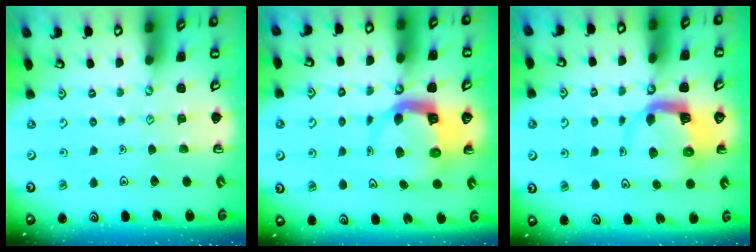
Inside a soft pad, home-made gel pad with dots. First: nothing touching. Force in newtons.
{"total": 5.9, "press": 5.8, "slide": 1.0}
{"total": 6.4, "press": 6.4, "slide": 0.7}